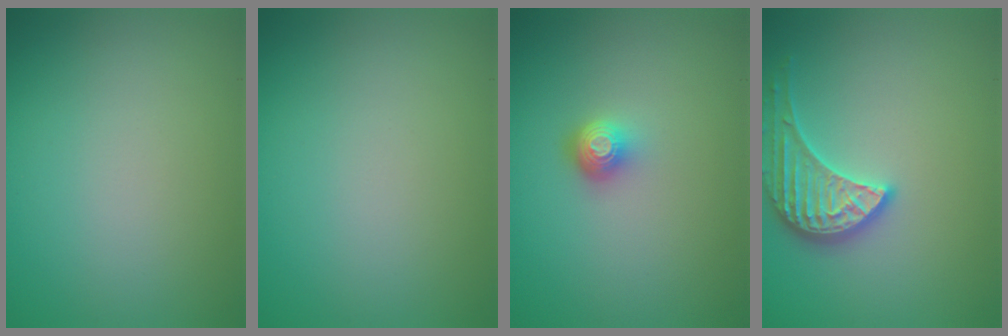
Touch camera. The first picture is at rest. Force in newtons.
{"total": 0.0}
{"total": 2.0, "press": 1.5, "slide": 1.4}
{"total": 3.2, "press": 3.2, "slide": 0.5}